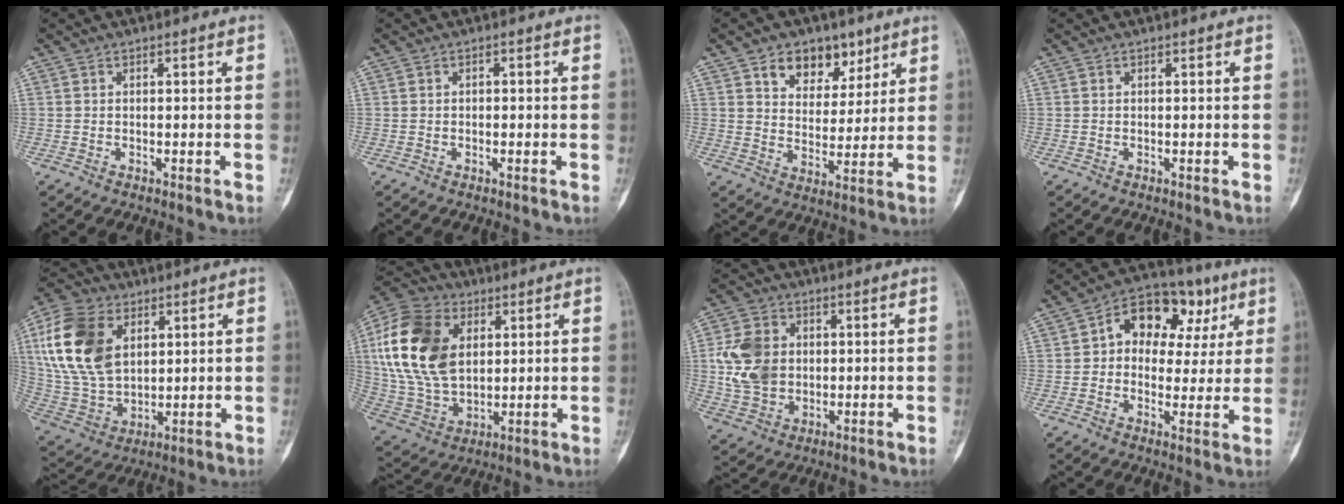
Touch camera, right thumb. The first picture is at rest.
{"total": 0.9, "force": [-0.1, 0.7, 0.6], "torque": [-0.005, 0.005, -0.003]}
{"total": 10.2, "force": [6.0, 6.9, 4.5], "torque": [-0.029, -0.028, 0.096]}
{"total": 0.0}
{"total": 19.2, "force": [5.8, 12.6, 13.2], "torque": [-0.258, -0.010, 0.116]}
{"total": 21.7, "force": [5.1, 14.4, 15.3], "torque": [-0.298, -0.006, 0.098]}
{"total": 11.9, "force": [0.9, 8.8, 8.0], "torque": [-0.147, 0.002, 0.023]}
{"total": 14.5, "force": [4.4, 10.2, 9.4], "torque": [-0.077, 0.022, 0.060]}